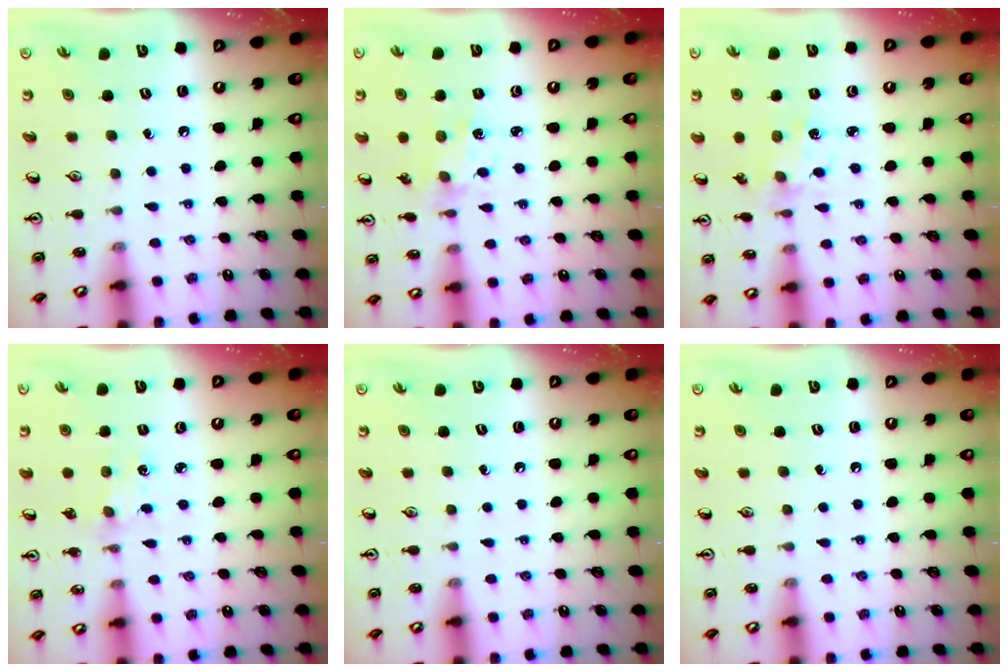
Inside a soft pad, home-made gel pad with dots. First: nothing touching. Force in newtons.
{"total": 1.7, "press": 1.6, "slide": 0.3}
{"total": 1.7, "press": 1.6, "slide": 0.3}
{"total": 2.2, "press": 2.2, "slide": 0.2}
{"total": 0.0}
{"total": 0.0}